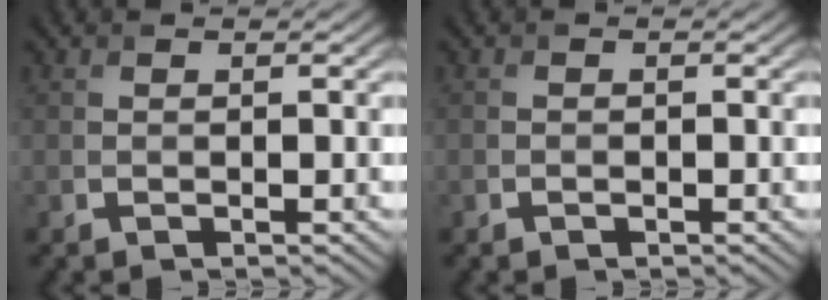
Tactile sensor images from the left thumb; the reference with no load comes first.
{"total": 0.6, "force": [-0.5, 0.3, 0.1], "torque": [0.000, -0.003, -0.010]}